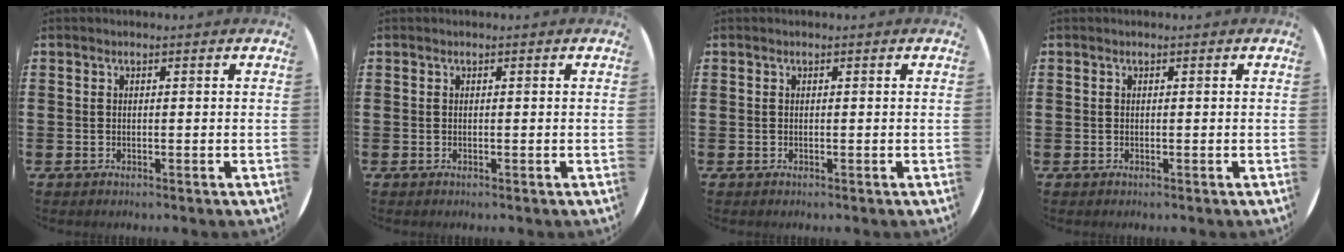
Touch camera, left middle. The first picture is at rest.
{"total": 0.0}
{"total": 0.0}
{"total": 0.0}